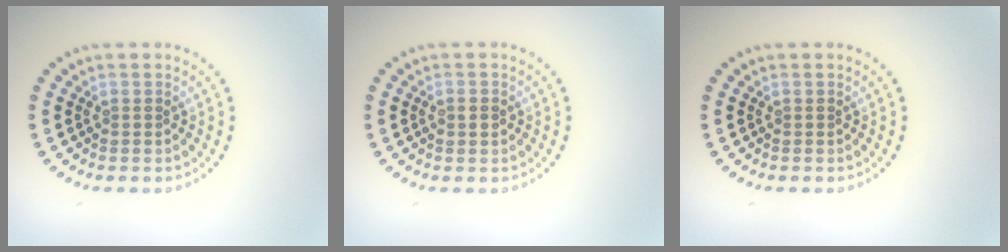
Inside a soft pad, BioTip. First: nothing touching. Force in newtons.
{"total": 1.5, "press": 1.5, "slide": 0.1}
{"total": 0.0}